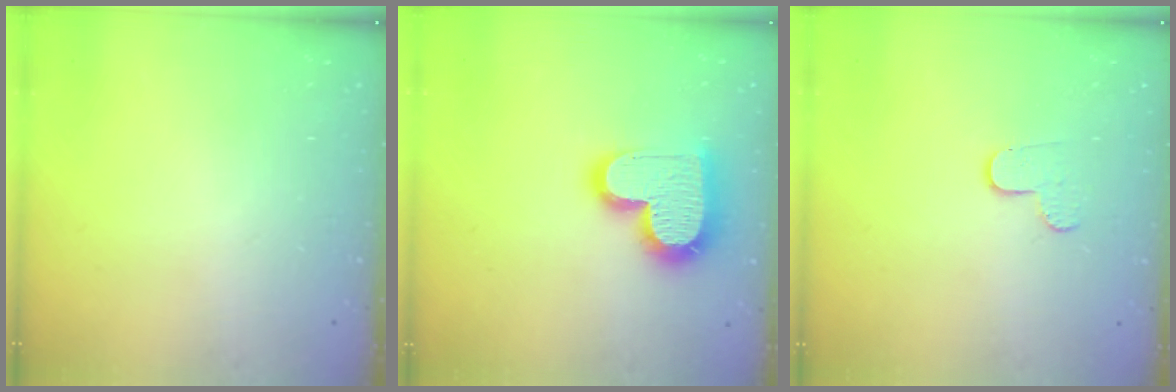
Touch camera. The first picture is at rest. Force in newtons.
{"total": 17.7, "press": 17.7, "slide": 1.2}
{"total": 6.0, "press": 6.0, "slide": 0.5}